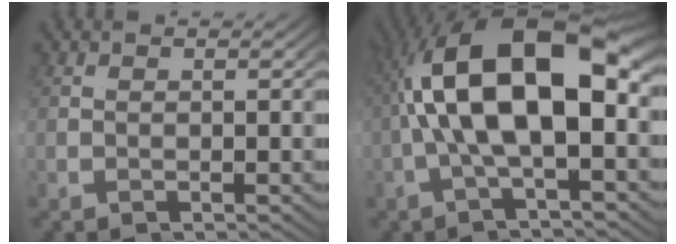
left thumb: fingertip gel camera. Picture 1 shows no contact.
{"total": 14.7, "force": [0.6, 7.3, 12.8], "torque": [-0.266, 0.005, 0.001]}